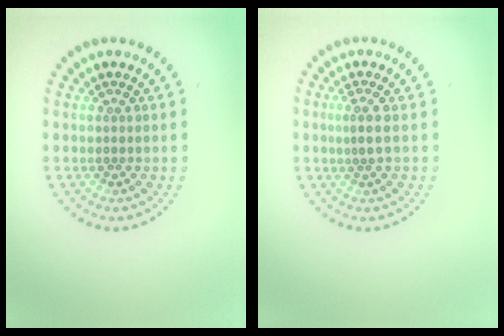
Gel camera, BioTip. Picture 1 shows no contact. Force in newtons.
{"total": 1.7, "press": 1.2, "slide": 1.2}